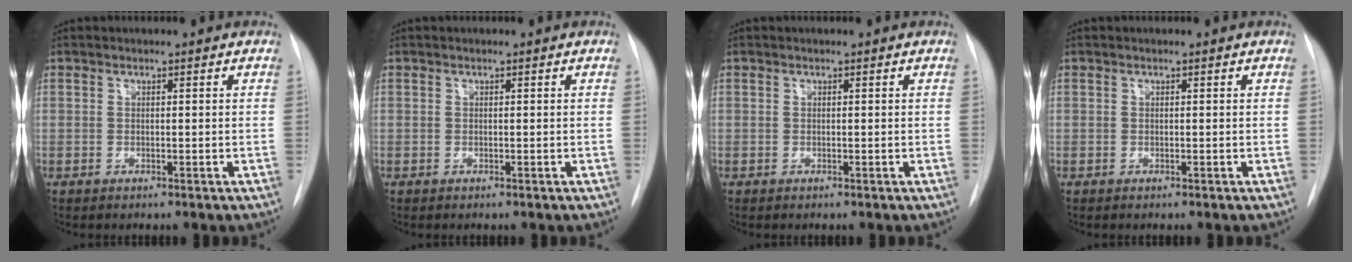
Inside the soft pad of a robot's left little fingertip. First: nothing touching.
{"total": 0.0}
{"total": 0.0}
{"total": 0.0}